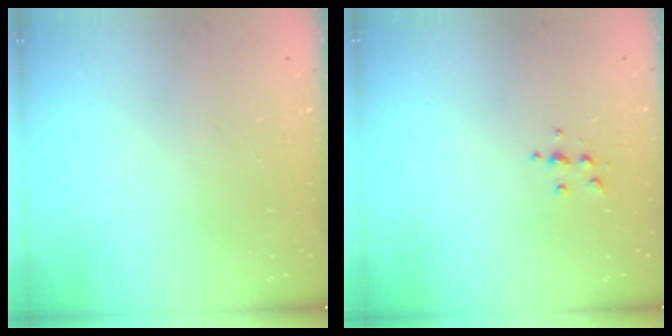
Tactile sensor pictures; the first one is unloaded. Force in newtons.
{"total": 4.8, "press": 4.8, "slide": 0.5}